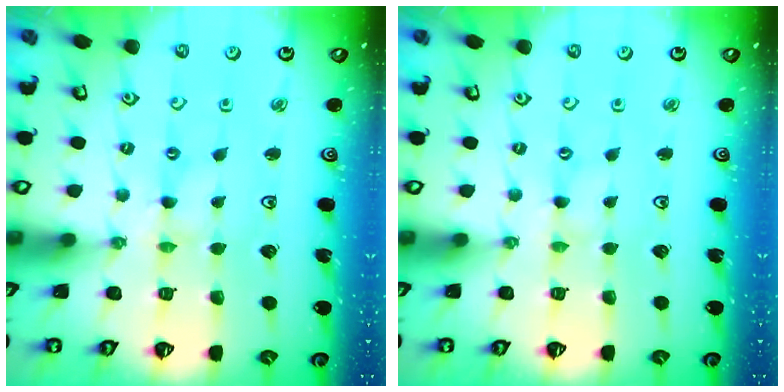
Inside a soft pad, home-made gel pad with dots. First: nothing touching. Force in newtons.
{"total": 0.0}